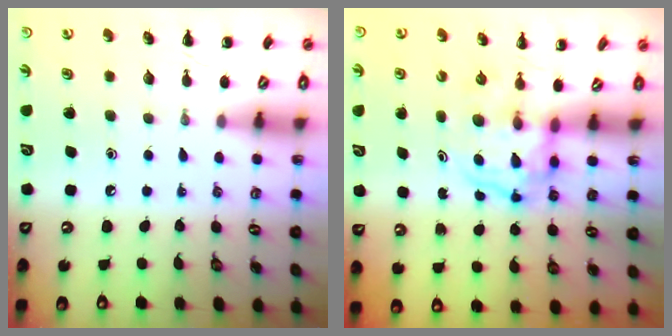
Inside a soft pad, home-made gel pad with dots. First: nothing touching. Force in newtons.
{"total": 3.6, "press": 3.5, "slide": 0.5}